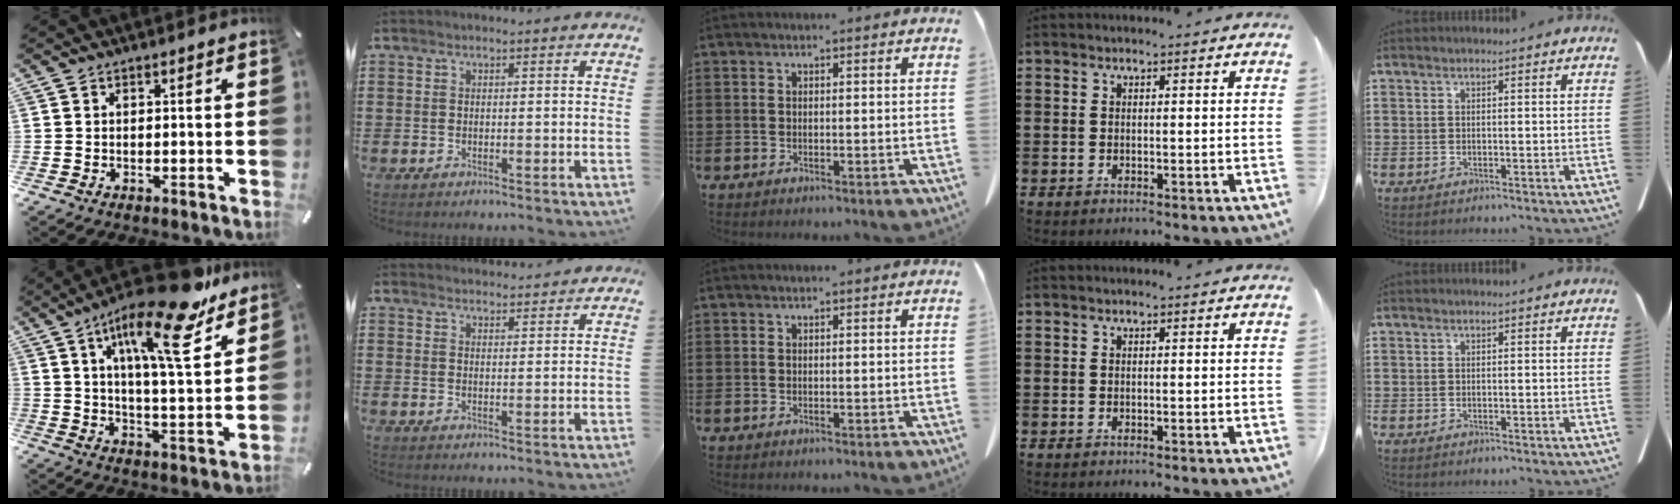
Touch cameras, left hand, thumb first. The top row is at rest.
{"thumb": {"total": 20.2, "force": [12.1, 6.2, 14.9], "torque": [-0.231, -0.069, 0.190]}, "index": {"total": 2.5, "force": [2.5, 0.0, -0.2], "torque": [-0.004, -0.006, 0.048]}}